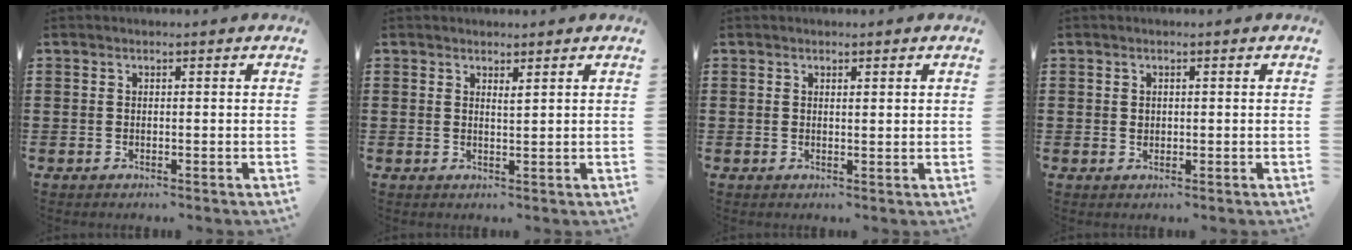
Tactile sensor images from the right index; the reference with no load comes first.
{"total": 1.2, "force": [1.0, 0.1, 0.5], "torque": [-0.012, 0.001, 0.020]}
{"total": 0.7, "force": [0.5, 0.1, 0.4], "torque": [-0.009, 0.000, 0.010]}
{"total": 0.9, "force": [0.2, 0.7, 0.5], "torque": [-0.012, 0.004, 0.004]}